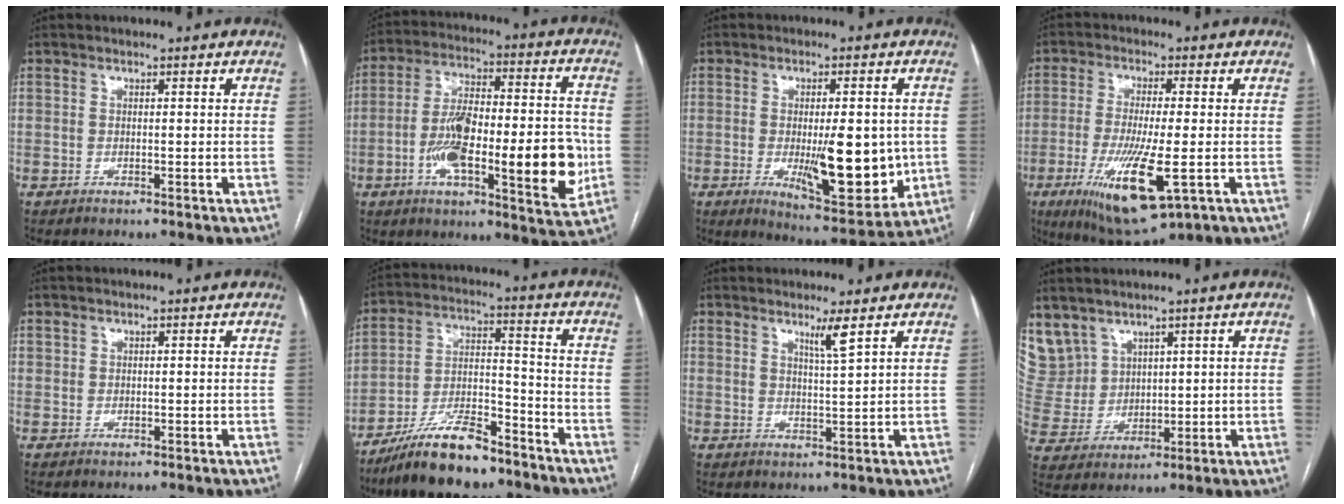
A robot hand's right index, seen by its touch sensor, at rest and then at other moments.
{"total": 21.3, "force": [-4.4, 5.2, 20.2], "torque": [-0.287, 0.016, -0.059]}
{"total": 13.5, "force": [-1.5, 3.9, 12.8], "torque": [-0.185, -0.023, -0.012]}
{"total": 13.2, "force": [-4.4, 2.1, 12.2], "torque": [-0.234, -0.040, -0.067]}
{"total": 0.6, "force": [0.4, 0.5, 0.2], "torque": [0.004, 0.000, 0.006]}
{"total": 12.6, "force": [-10.1, 2.8, 7.1], "torque": [-0.136, 0.003, -0.181]}
{"total": 3.0, "force": [2.1, -0.9, 2.0], "torque": [-0.038, -0.013, 0.040]}
{"total": 9.8, "force": [6.6, 7.0, 1.7], "torque": [-0.058, 0.026, 0.162]}